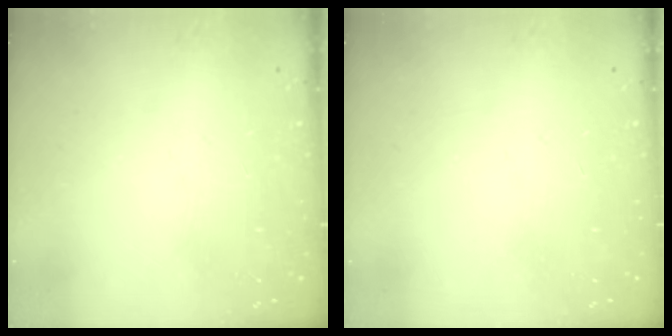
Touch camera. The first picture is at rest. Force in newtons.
{"total": 0.0}